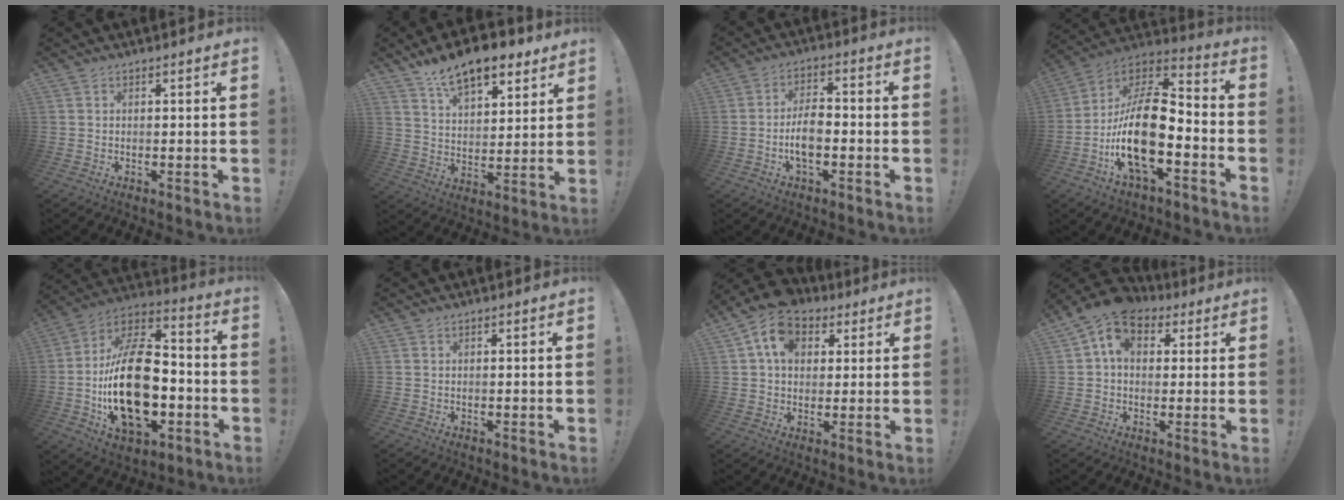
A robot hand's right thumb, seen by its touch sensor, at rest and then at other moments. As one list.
[{"total": 14.0, "force": [10.0, 6.4, 7.5], "torque": [-0.115, -0.064, 0.178]}, {"total": 7.9, "force": [-2.1, 3.8, 6.5], "torque": [-0.119, 0.004, -0.039]}, {"total": 19.9, "force": [-5.6, 9.3, 16.7], "torque": [-0.326, 0.024, -0.092]}, {"total": 27.4, "force": [-4.7, 15.9, 21.9], "torque": [-0.407, 0.034, -0.069]}, {"total": 0.0}, {"total": 12.9, "force": [5.1, 9.7, 6.8], "torque": [-0.104, -0.013, 0.097]}, {"total": 10.2, "force": [3.9, 7.4, 5.8], "torque": [-0.103, -0.004, 0.078]}]